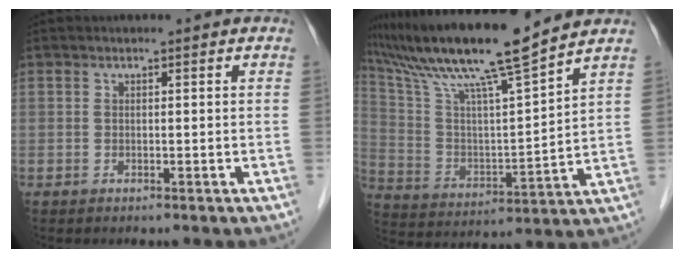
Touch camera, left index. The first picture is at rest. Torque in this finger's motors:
{"motor_torque": [0.57, -0.66, 0.78, 0.21]}